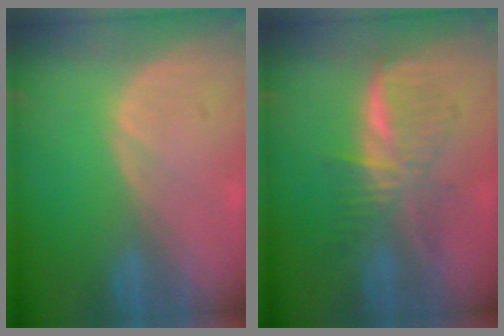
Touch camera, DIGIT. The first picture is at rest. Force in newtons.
{"total": 6.0, "press": 6.0, "slide": 0.1}